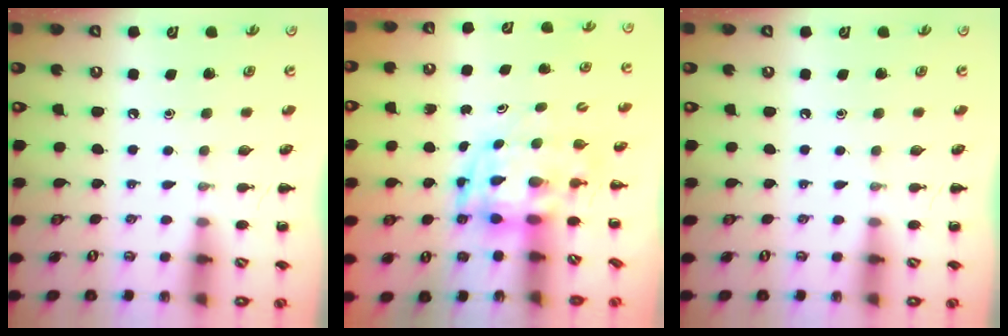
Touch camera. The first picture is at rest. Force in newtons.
{"total": 5.7, "press": 5.7, "slide": 1.1}
{"total": 0.0}